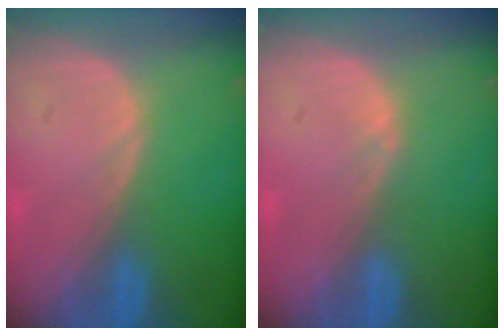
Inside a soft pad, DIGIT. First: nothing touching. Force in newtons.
{"total": 0.7, "press": 0.7, "slide": 0.3}